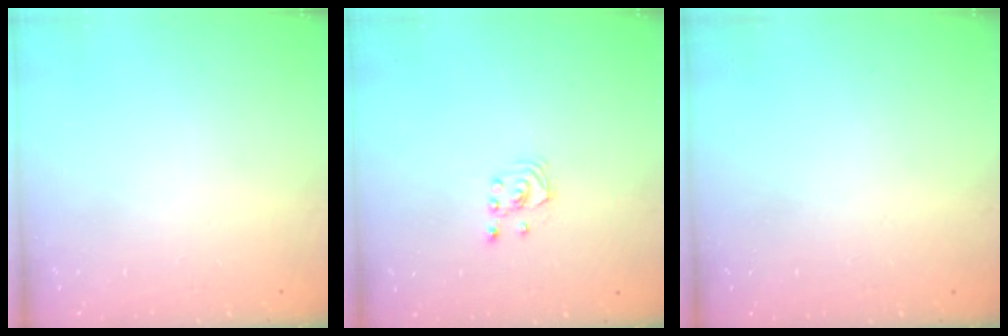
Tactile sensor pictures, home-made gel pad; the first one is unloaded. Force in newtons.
{"total": 1.8, "press": 1.8, "slide": 0.2}
{"total": 0.0}